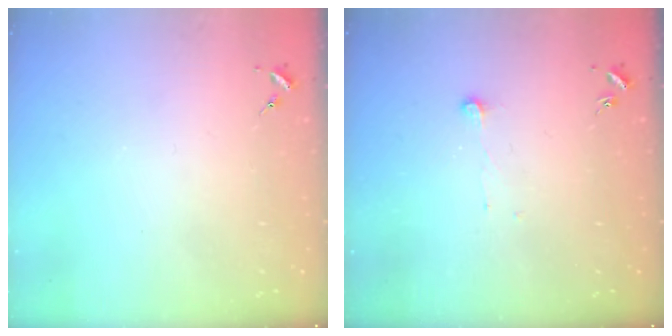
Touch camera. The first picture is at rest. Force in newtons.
{"total": 3.7, "press": 3.7, "slide": 0.4}